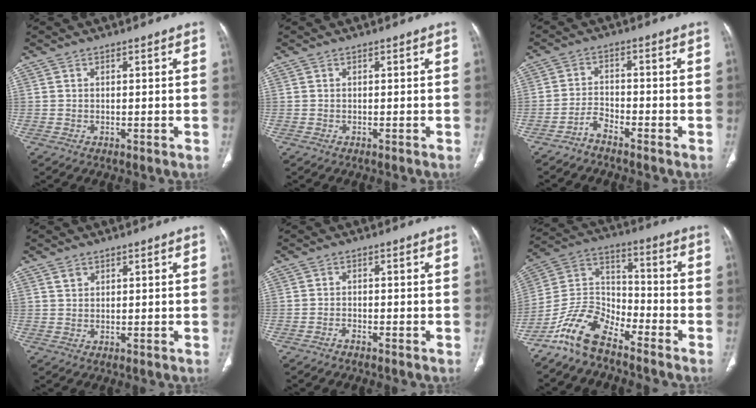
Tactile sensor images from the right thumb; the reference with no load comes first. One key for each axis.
{"total": 0.0}
{"total": 2.9, "fx": -2.7, "fy": 0.6, "fz": 1.0, "tx": -0.020, "ty": 0.019, "tz": -0.053}
{"total": 1.4, "fx": 1.0, "fy": 0.9, "fz": 0.5, "tx": -0.004, "ty": 0.000, "tz": 0.019}
{"total": 1.0, "fx": -0.9, "fy": 0.2, "fz": 0.4, "tx": -0.011, "ty": 0.009, "tz": -0.016}
{"total": 11.2, "fx": -9.0, "fy": 4.2, "fz": 5.1, "tx": -0.094, "ty": 0.080, "tz": -0.182}